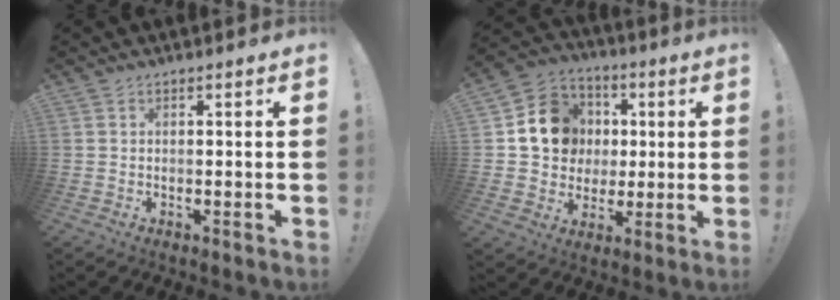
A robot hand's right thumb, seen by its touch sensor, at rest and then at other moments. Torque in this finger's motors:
{"motor_torque": [0.45, 0.62, 0.94, 0.00, 0.08]}